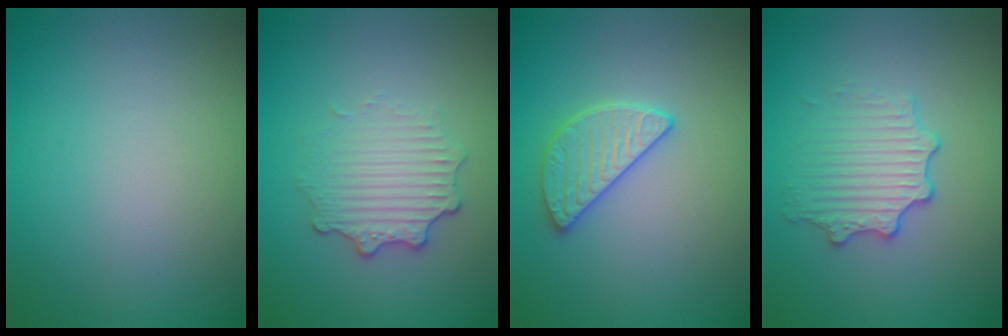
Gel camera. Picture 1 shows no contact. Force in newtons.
{"total": 3.4, "press": 2.7, "slide": 2.0}
{"total": 2.7, "press": 2.7, "slide": 0.4}
{"total": 3.0, "press": 2.7, "slide": 1.1}